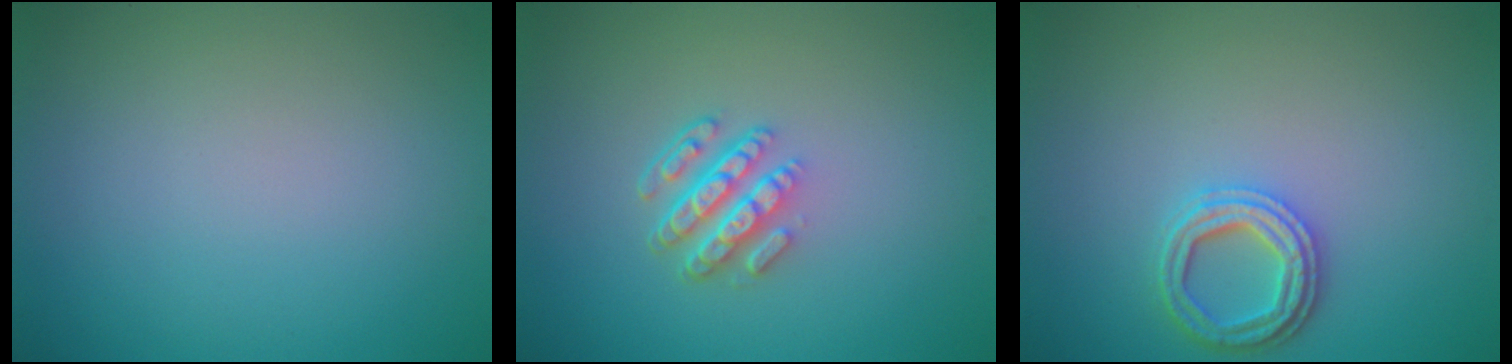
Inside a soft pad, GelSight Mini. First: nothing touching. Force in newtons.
{"total": 4.3, "press": 3.1, "slide": 2.9}
{"total": 3.1, "press": 2.8, "slide": 1.3}